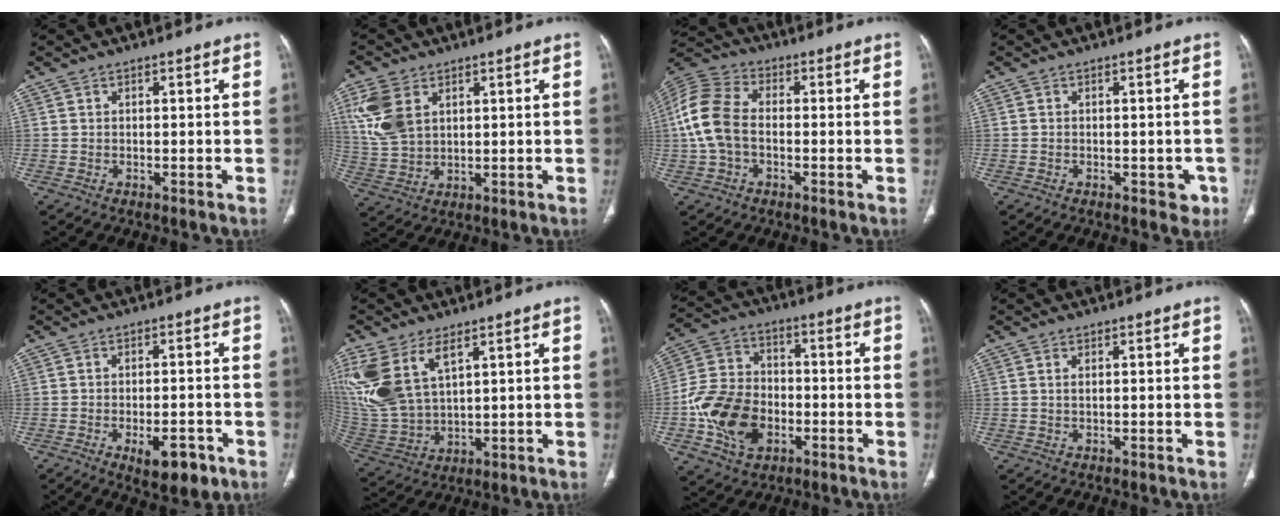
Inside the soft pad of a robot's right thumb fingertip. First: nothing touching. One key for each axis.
{"total": 10.1, "fx": 3.9, "fy": 6.5, "fz": 6.6, "tx": -0.144, "ty": -0.006, "tz": 0.087}
{"total": 11.7, "fx": -0.9, "fy": 7.9, "fz": 8.7, "tx": -0.190, "ty": 0.030, "tz": -0.025}
{"total": 2.6, "fx": -1.0, "fy": 1.8, "fz": 1.6, "tx": 0.002, "ty": 0.005, "tz": -0.010}
{"total": 7.8, "fx": -3.6, "fy": 3.5, "fz": 5.9, "tx": -0.074, "ty": 0.011, "tz": -0.044}
{"total": 16.5, "fx": 7.5, "fy": 8.9, "fz": 11.7, "tx": -0.266, "ty": -0.021, "tz": 0.166}
{"total": 15.4, "fx": -4.2, "fy": 11.3, "fz": 9.7, "tx": -0.159, "ty": 0.024, "tz": -0.074}
{"total": 0.9, "fx": 0.3, "fy": 0.3, "fz": 0.8, "tx": -0.020, "ty": 0.003, "tz": 0.008}